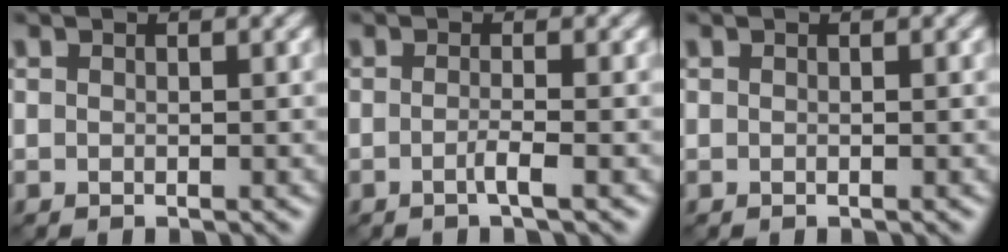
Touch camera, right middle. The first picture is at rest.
{"total": 1.6, "force": [-0.5, 0.3, 1.5], "torque": [-0.023, 0.001, -0.015]}
{"total": 0.0}